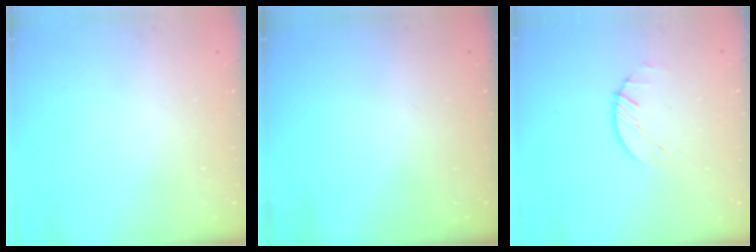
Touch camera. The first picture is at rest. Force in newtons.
{"total": 0.0}
{"total": 1.5, "press": 1.4, "slide": 0.3}